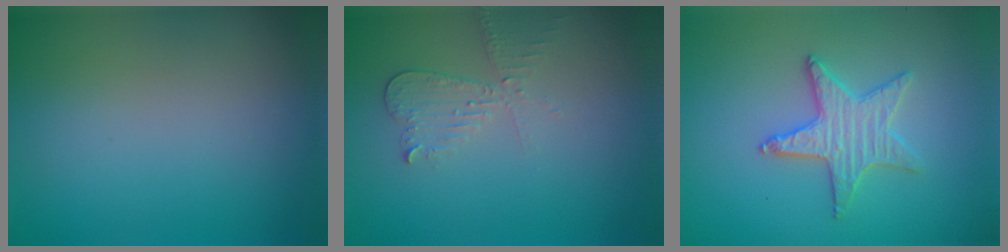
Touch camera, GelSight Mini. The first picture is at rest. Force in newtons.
{"total": 2.2, "press": 2.2, "slide": 0.2}
{"total": 3.0, "press": 3.0, "slide": 0.4}